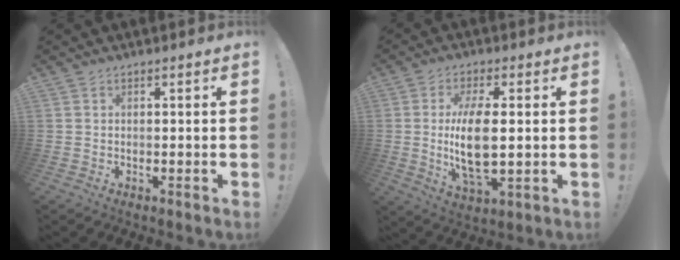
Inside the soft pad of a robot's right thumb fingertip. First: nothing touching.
{"total": 13.1, "force": [0.4, 5.2, 12.0], "torque": [-0.240, -0.016, -0.001]}